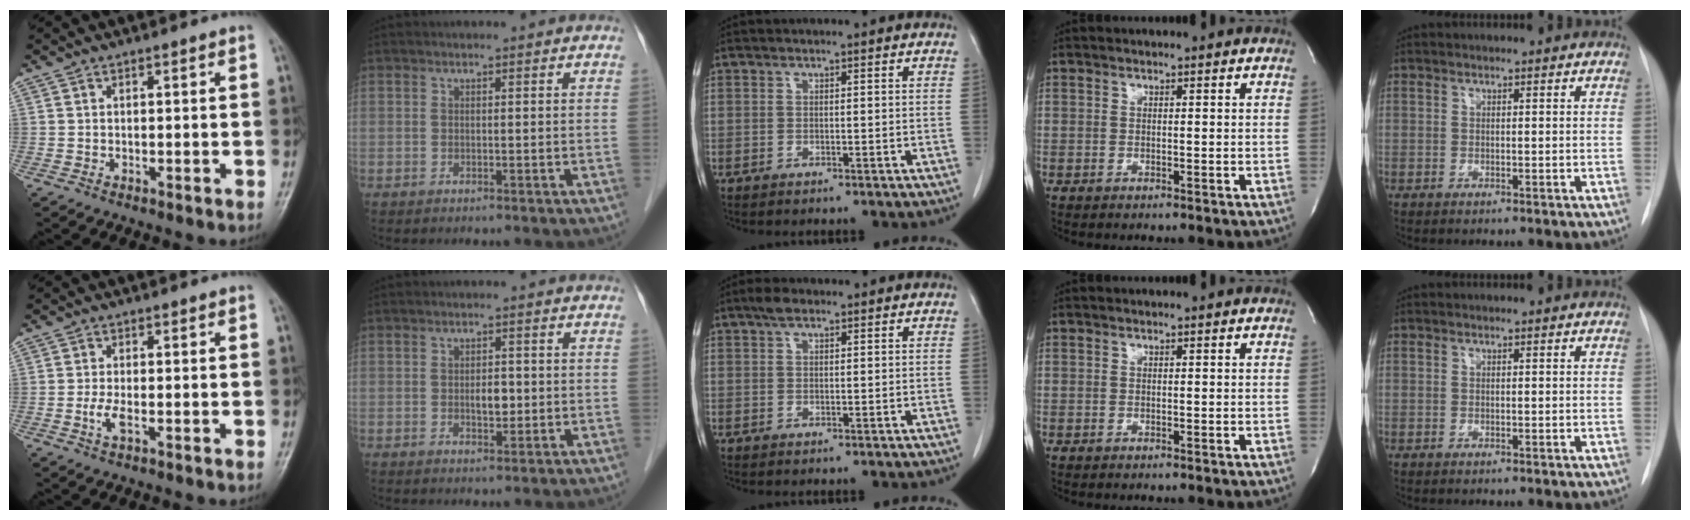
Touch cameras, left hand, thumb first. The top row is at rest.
{"thumb": {"total": 2.9, "force": [-0.7, 1.0, 2.6], "torque": [-0.058, 0.004, -0.014]}, "index": {"total": 2.4, "force": [-0.2, 1.3, 2.0], "torque": [-0.033, 0.001, -0.002]}, "middle": {"total": 2.2, "force": [1.5, 0.9, 1.4], "torque": [-0.029, 0.013, 0.025]}}